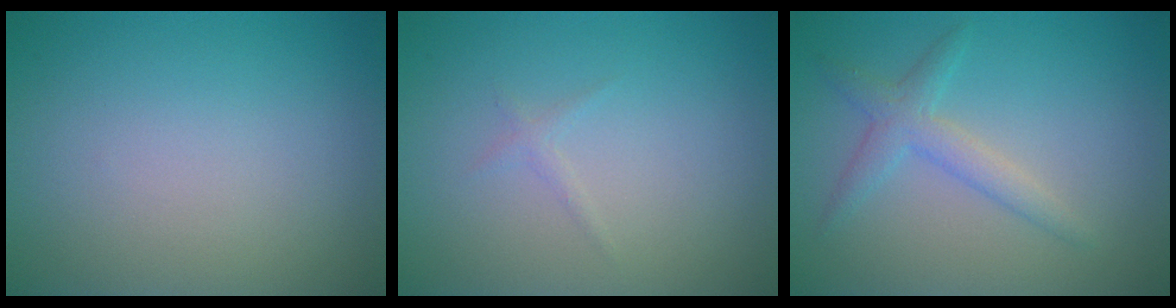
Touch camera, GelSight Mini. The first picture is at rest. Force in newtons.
{"total": 0.6, "press": 0.6, "slide": 0.1}
{"total": 2.4, "press": 2.4, "slide": 0.0}